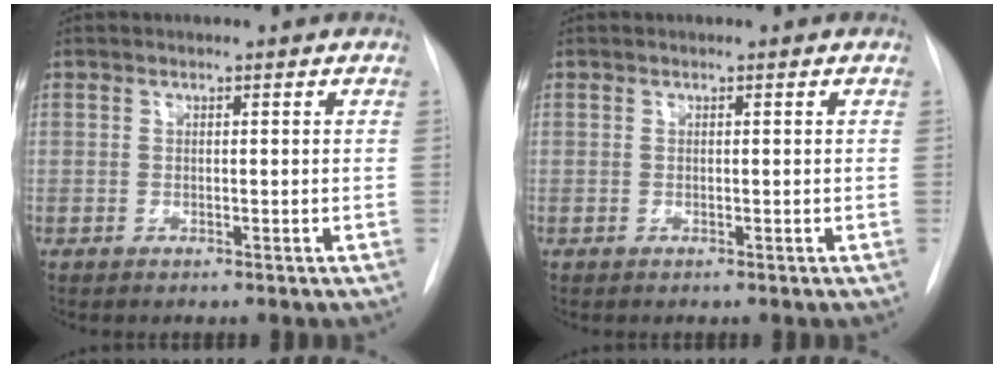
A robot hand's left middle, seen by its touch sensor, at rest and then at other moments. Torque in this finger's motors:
{"motor_torque": [-0.18, -0.12, 0.04, -0.01]}